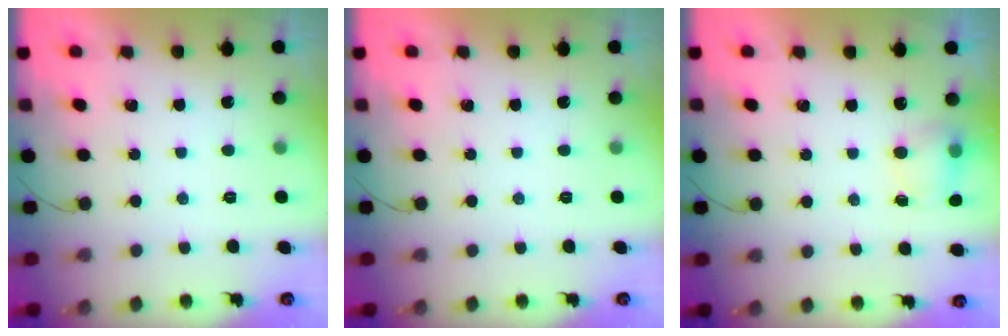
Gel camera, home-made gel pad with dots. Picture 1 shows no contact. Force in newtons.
{"total": 0.0}
{"total": 5.2, "press": 5.2, "slide": 0.9}